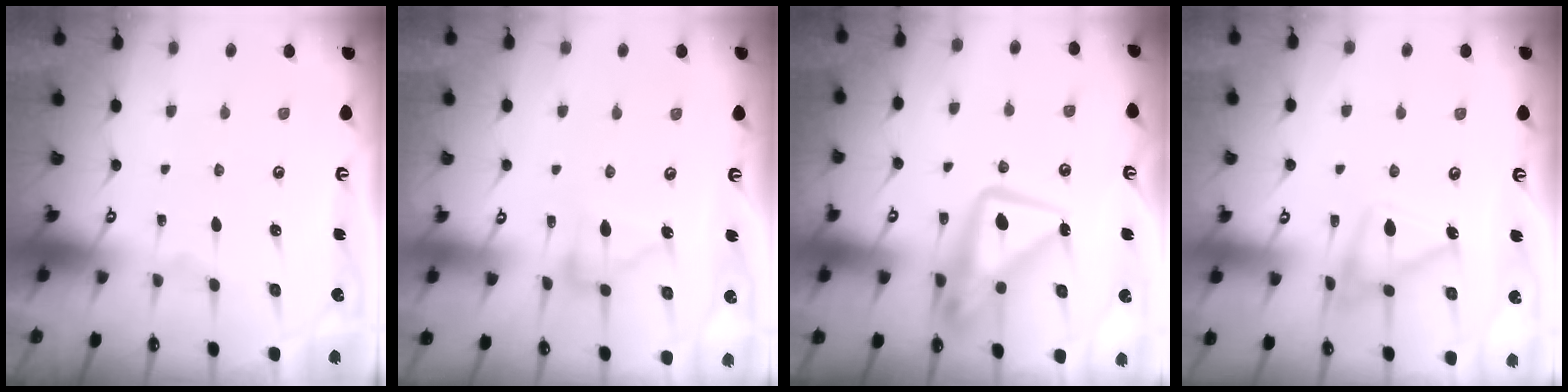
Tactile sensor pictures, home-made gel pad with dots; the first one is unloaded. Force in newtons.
{"total": 10.8, "press": 10.8, "slide": 0.6}
{"total": 12.8, "press": 12.7, "slide": 1.7}
{"total": 14.4, "press": 14.4, "slide": 1.1}